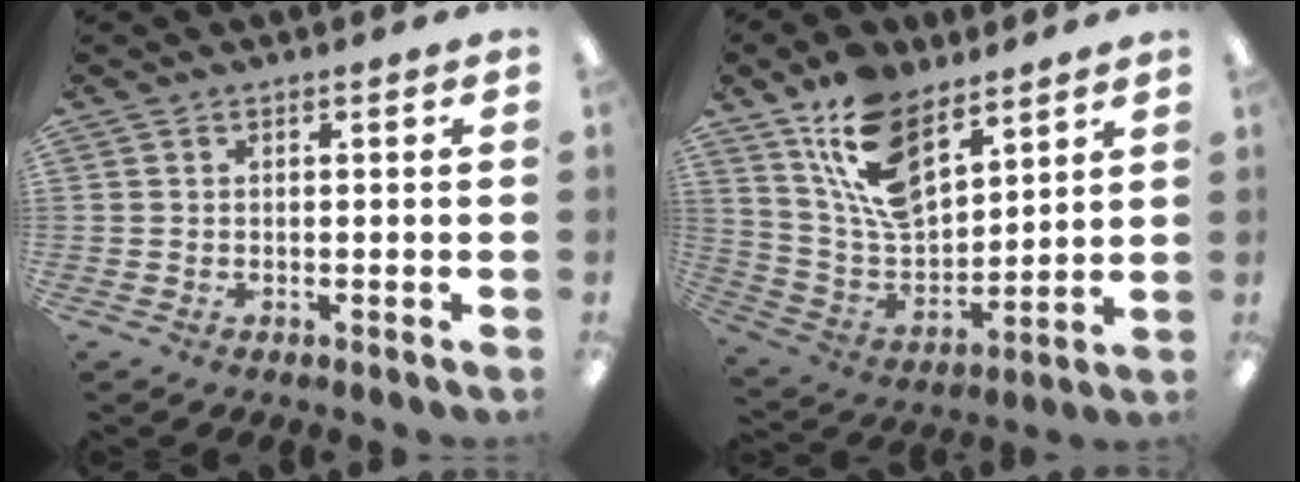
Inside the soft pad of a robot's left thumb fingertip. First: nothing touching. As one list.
[{"total": 16.0, "force": [10.1, 8.3, 9.2], "torque": [-0.192, -0.041, 0.190]}]